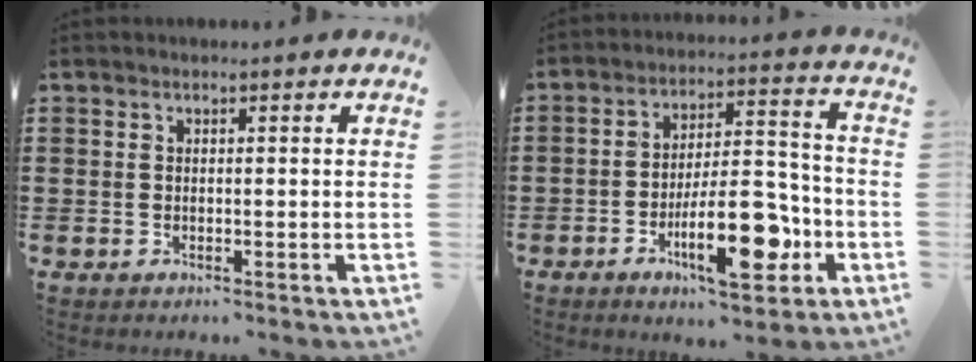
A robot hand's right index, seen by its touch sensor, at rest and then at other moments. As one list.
[{"total": 14.1, "force": [-5.5, 5.4, 11.9], "torque": [-0.193, 0.006, -0.093]}]